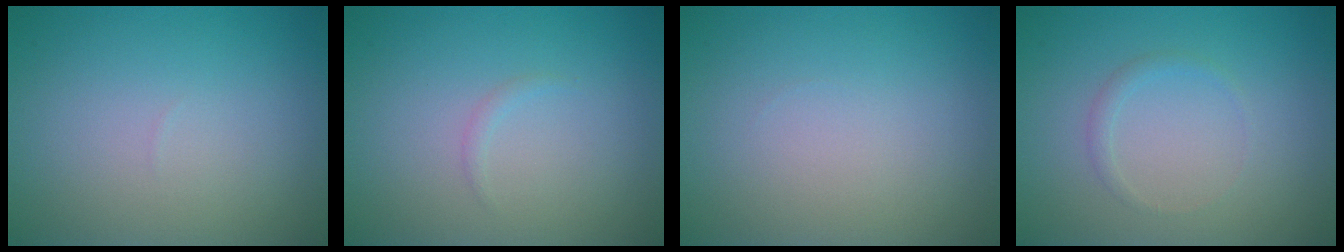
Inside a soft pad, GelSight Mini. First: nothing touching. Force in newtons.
{"total": 0.5, "press": 0.5, "slide": 0.1}
{"total": 0.0}
{"total": 0.9, "press": 0.9, "slide": 0.1}